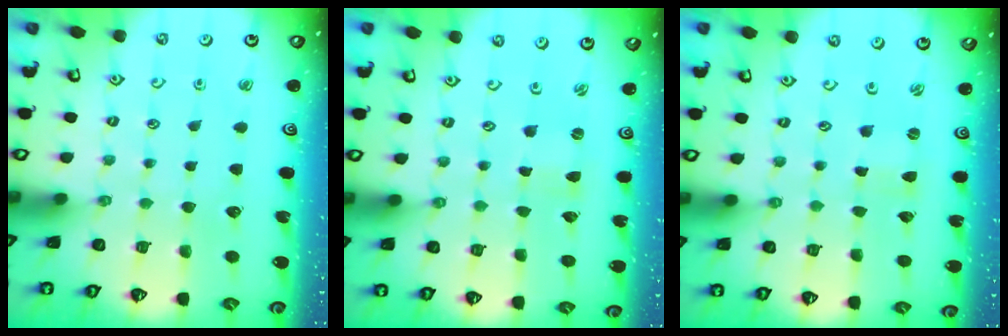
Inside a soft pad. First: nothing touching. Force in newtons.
{"total": 0.0}
{"total": 0.0}